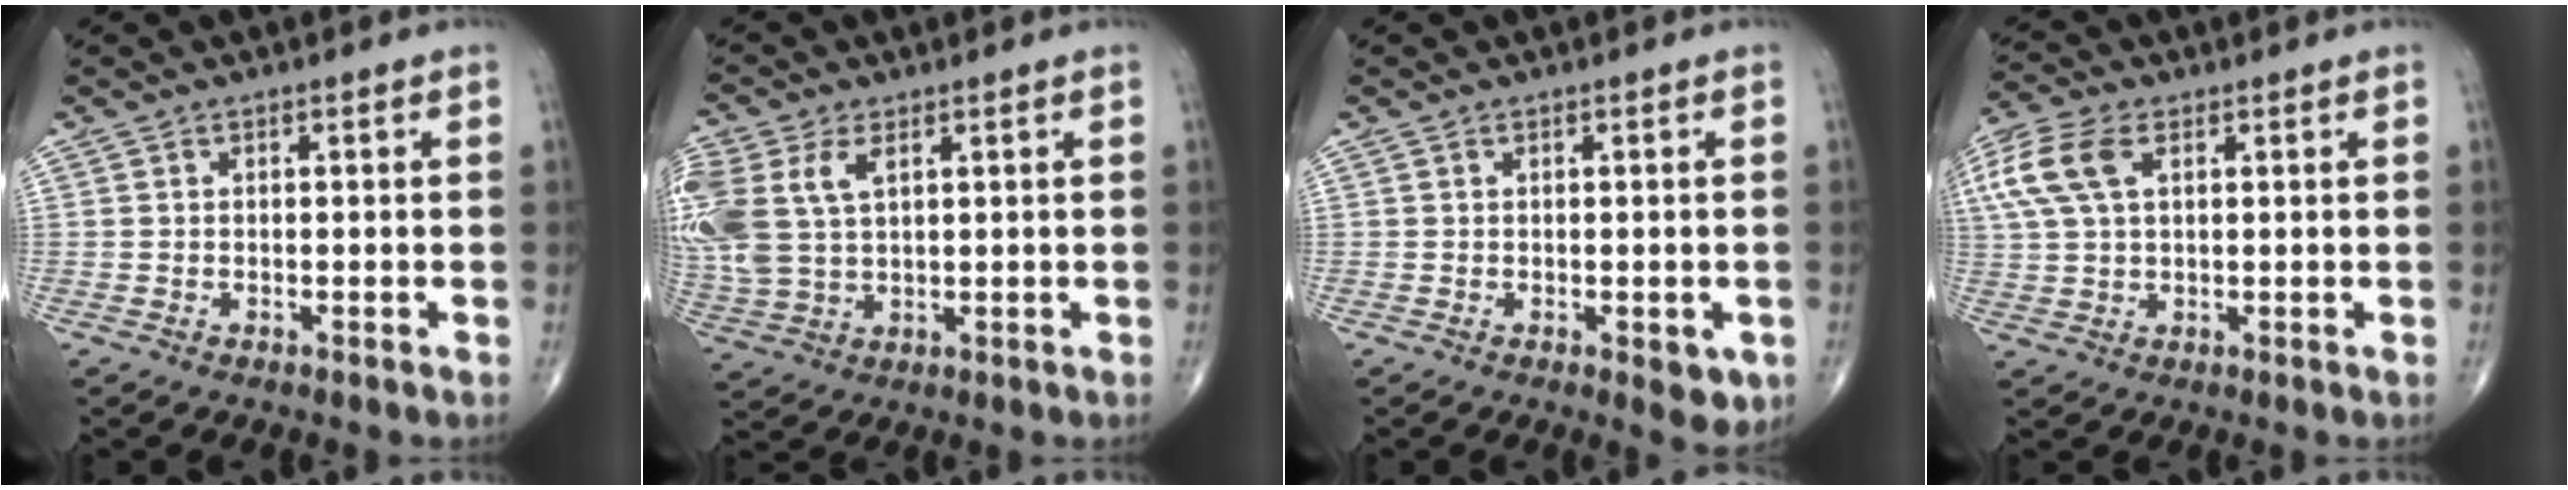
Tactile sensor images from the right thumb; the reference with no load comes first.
{"total": 13.6, "force": [4.1, 8.4, 9.9], "torque": [-0.258, 0.004, 0.088]}
{"total": 4.0, "force": [-1.0, 1.9, 3.4], "torque": [-0.024, -0.007, -0.007]}
{"total": 10.4, "force": [3.6, 5.8, 7.9], "torque": [-0.191, 0.017, 0.072]}